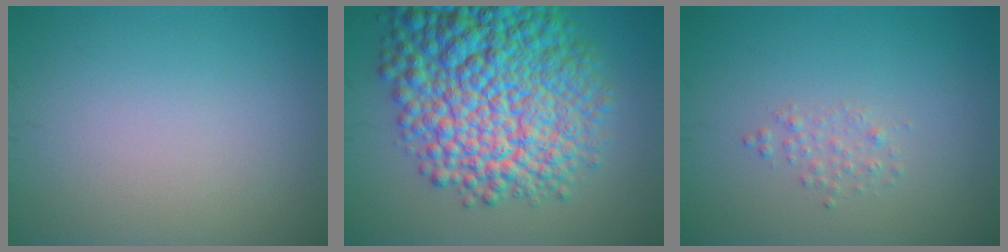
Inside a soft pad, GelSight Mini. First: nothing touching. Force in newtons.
{"total": 14.3, "press": 14.3, "slide": 0.5}
{"total": 1.0, "press": 1.0, "slide": 0.1}